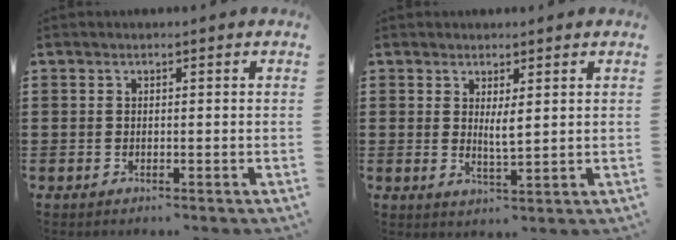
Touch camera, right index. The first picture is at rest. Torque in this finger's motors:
{"motor_torque": [0.45, 0.36, 0.39, 0.09]}